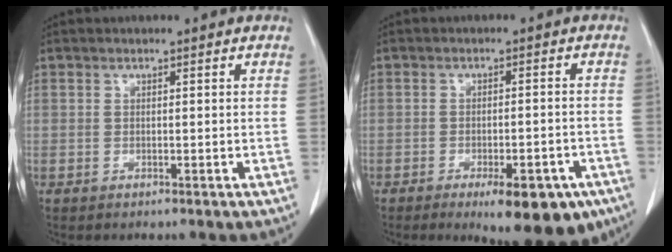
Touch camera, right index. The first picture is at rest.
{"total": 11.6, "force": [-7.4, 3.7, 8.1], "torque": [-0.077, -0.001, -0.097]}